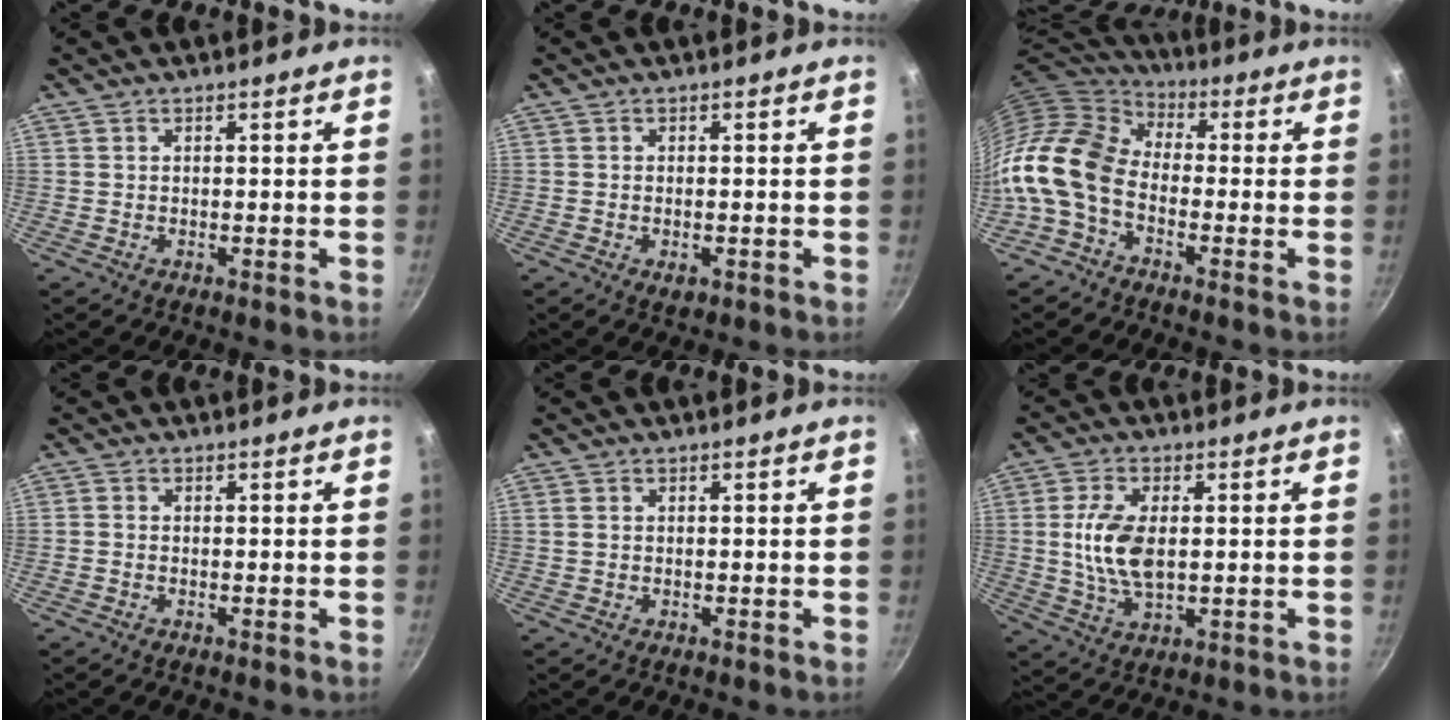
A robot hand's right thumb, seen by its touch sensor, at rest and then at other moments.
{"total": 2.3, "force": [-0.5, 1.3, 1.8], "torque": [-0.027, -0.006, -0.006]}
{"total": 15.8, "force": [-3.8, 10.4, 11.2], "torque": [-0.205, 0.045, -0.104]}
{"total": 0.6, "force": [-0.3, 0.4, 0.3], "torque": [-0.004, 0.002, -0.009]}
{"total": 0.9, "force": [0.2, 0.6, 0.5], "torque": [-0.010, 0.002, 0.004]}
{"total": 9.7, "force": [0.7, 5.1, 8.2], "torque": [-0.162, -0.002, 0.015]}